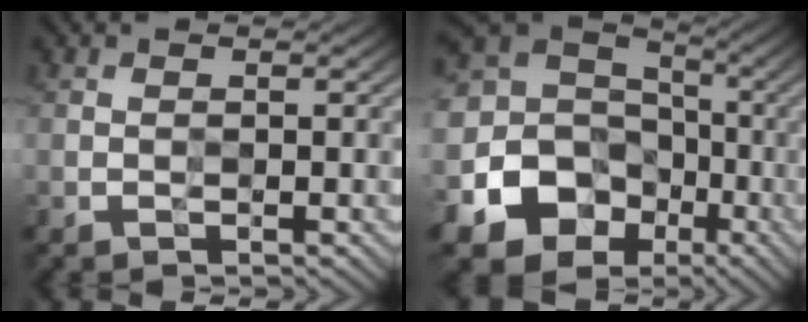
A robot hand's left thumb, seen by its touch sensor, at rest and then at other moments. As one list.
[{"total": 19.8, "force": [-6.5, 17.2, 7.3], "torque": [-0.220, -0.028, -0.117]}]